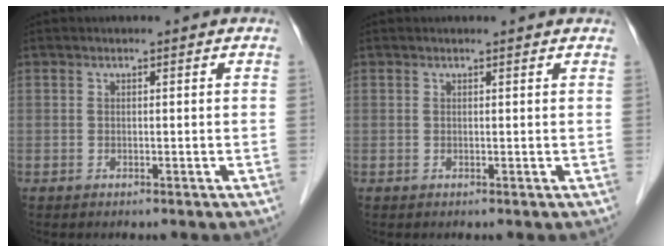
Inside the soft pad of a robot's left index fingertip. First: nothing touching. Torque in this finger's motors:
{"motor_torque": [0.18, -0.25, 0.02, 0.00]}